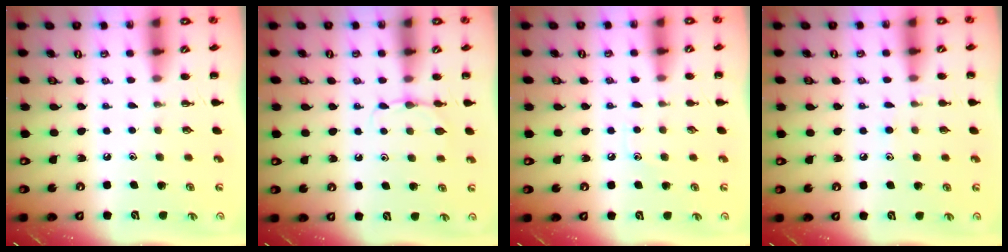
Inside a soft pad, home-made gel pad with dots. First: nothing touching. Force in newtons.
{"total": 4.7, "press": 4.5, "slide": 1.4}
{"total": 6.5, "press": 6.1, "slide": 2.2}
{"total": 5.5, "press": 5.3, "slide": 1.7}